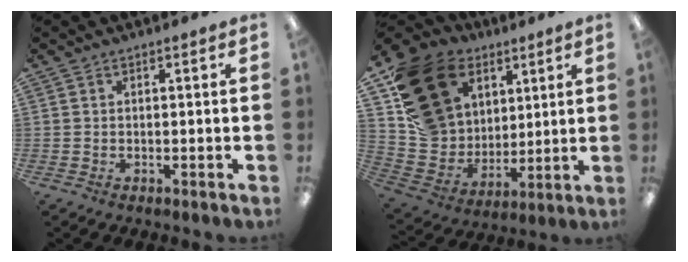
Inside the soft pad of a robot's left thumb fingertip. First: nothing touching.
{"total": 21.6, "force": [11.0, 15.9, 9.6], "torque": [-0.182, -0.042, 0.225]}